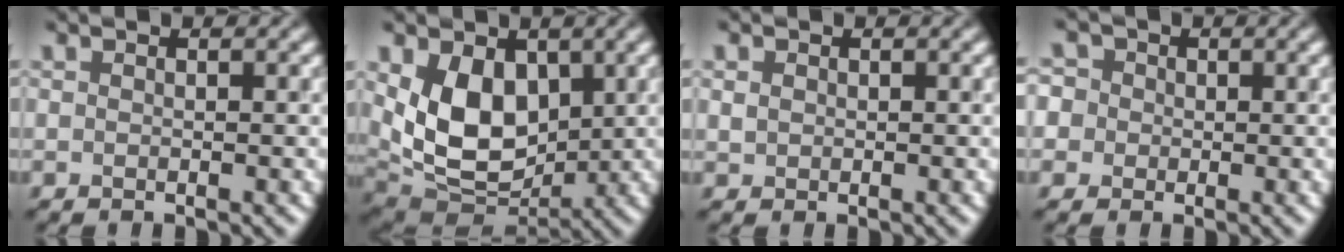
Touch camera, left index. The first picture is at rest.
{"total": 6.2, "force": [0.8, 4.1, 4.6], "torque": [-0.101, -0.013, 0.039]}
{"total": 0.9, "force": [-0.1, -0.4, -0.8], "torque": [-0.005, 0.002, 0.024]}
{"total": 2.4, "force": [0.4, 2.3, 0.1], "torque": [-0.003, 0.026, -0.003]}